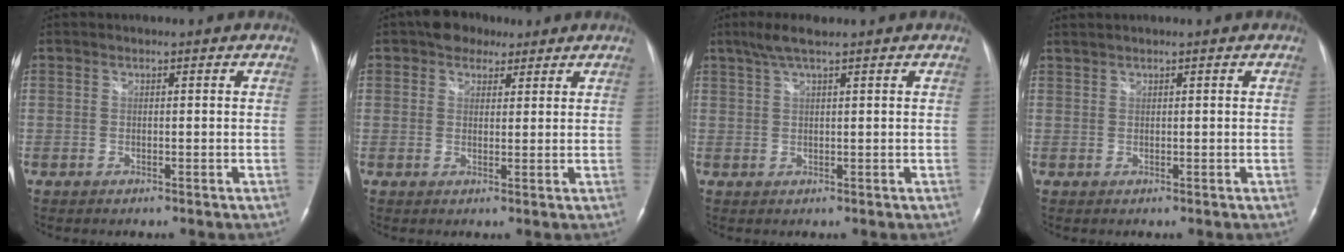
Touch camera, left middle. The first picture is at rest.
{"total": 4.7, "force": [3.1, 3.0, 1.7], "torque": [-0.029, 0.016, 0.052]}
{"total": 3.8, "force": [2.7, 0.3, 2.6], "torque": [-0.060, 0.014, 0.053]}
{"total": 1.0, "force": [0.9, -0.1, 0.4], "torque": [-0.012, 0.011, 0.024]}